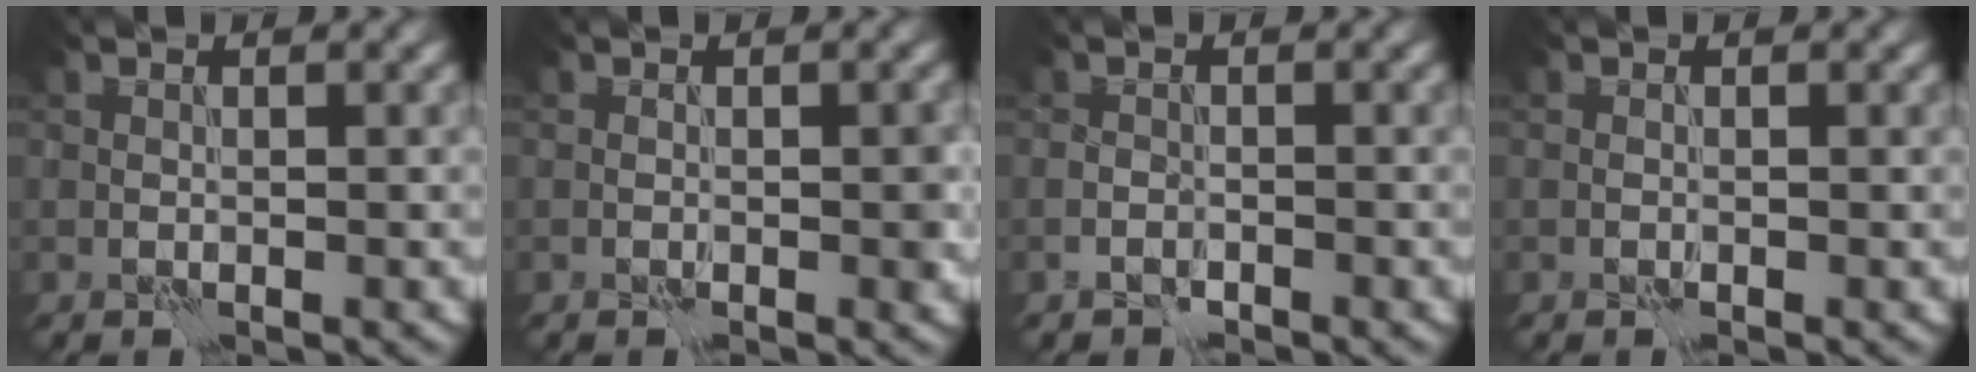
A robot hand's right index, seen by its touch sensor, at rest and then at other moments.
{"total": 1.2, "force": [-0.4, 0.5, 1.0], "torque": [-0.010, 0.000, -0.004]}
{"total": 0.9, "force": [-0.8, 0.3, 0.1], "torque": [-0.001, 0.004, -0.017]}
{"total": 0.0}